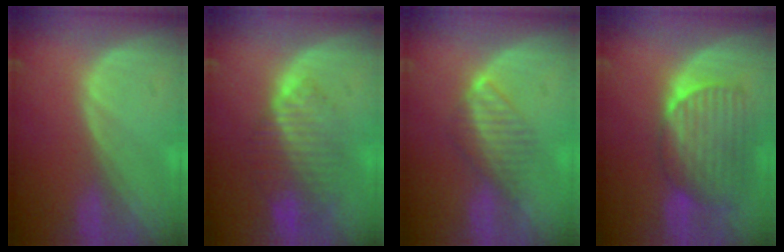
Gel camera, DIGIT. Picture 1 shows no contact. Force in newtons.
{"total": 8.4, "press": 7.2, "slide": 4.3}
{"total": 4.5, "press": 4.4, "slide": 0.7}
{"total": 9.0, "press": 8.4, "slide": 3.3}